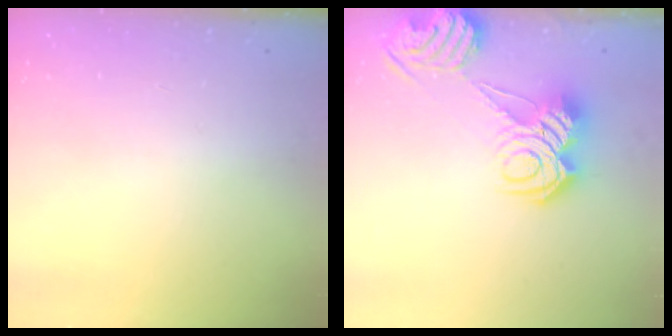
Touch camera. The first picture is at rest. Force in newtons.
{"total": 10.5, "press": 10.4, "slide": 0.9}